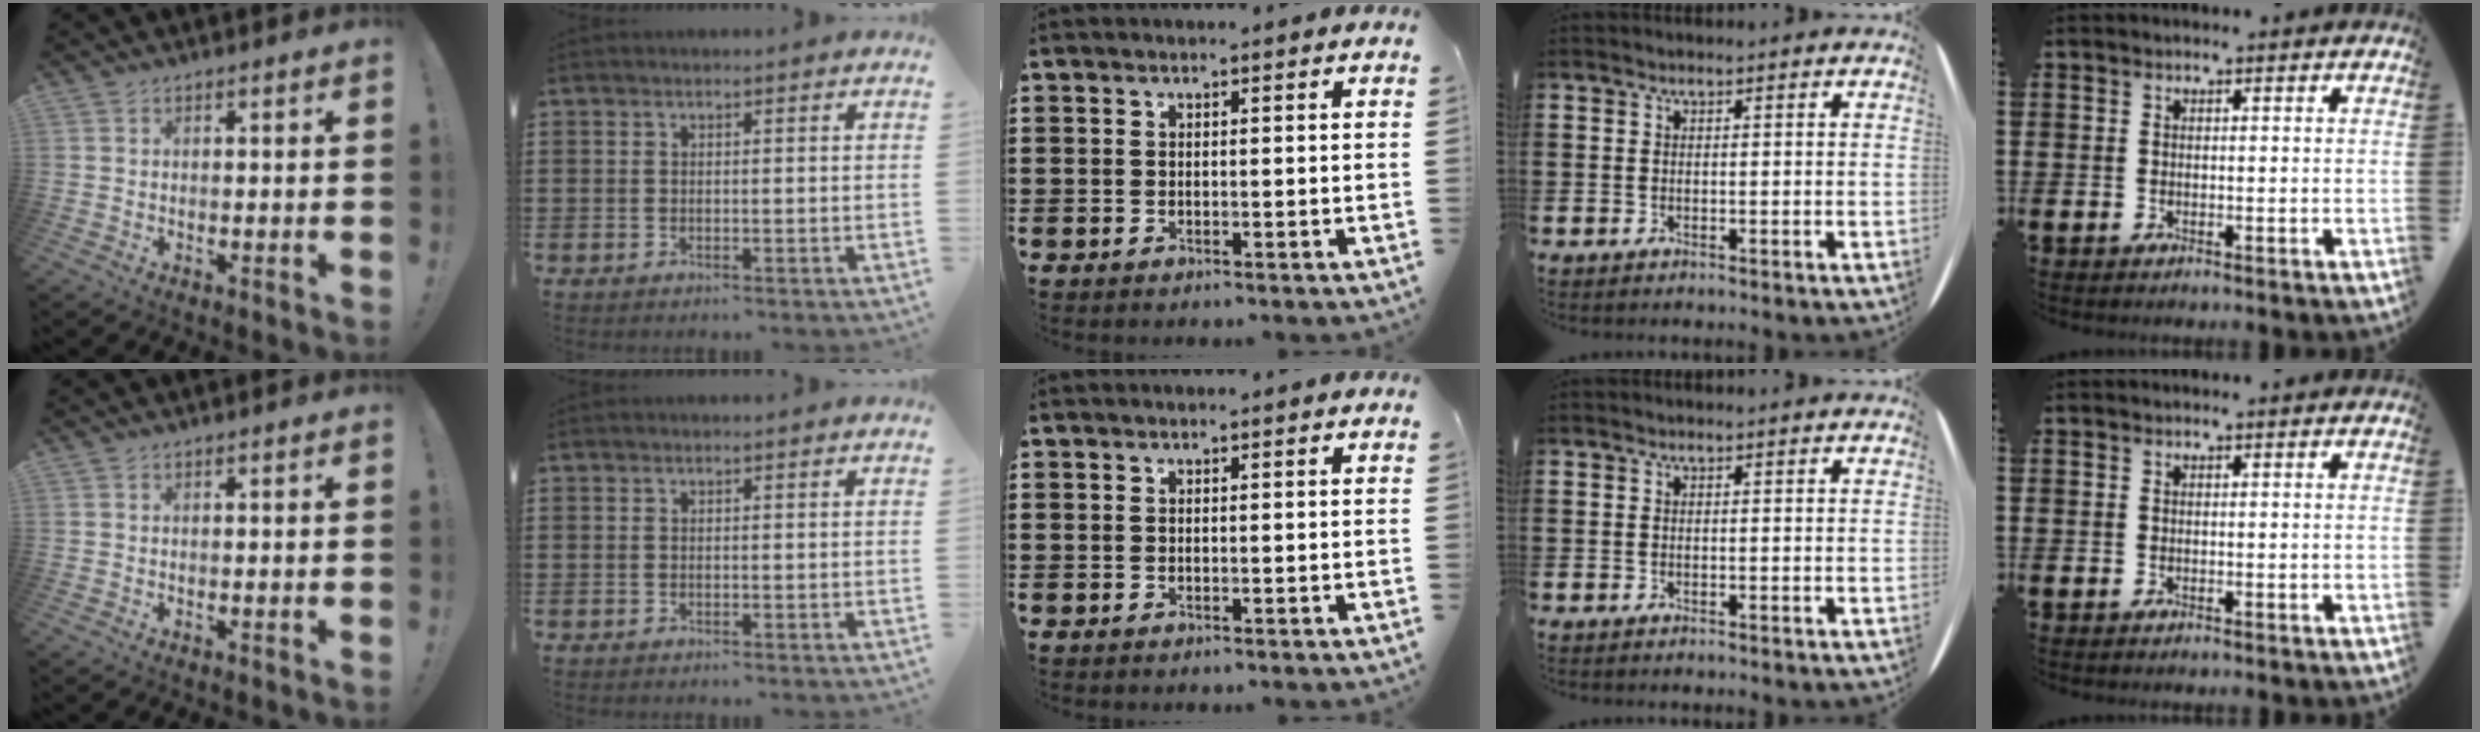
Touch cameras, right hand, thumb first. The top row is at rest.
{}